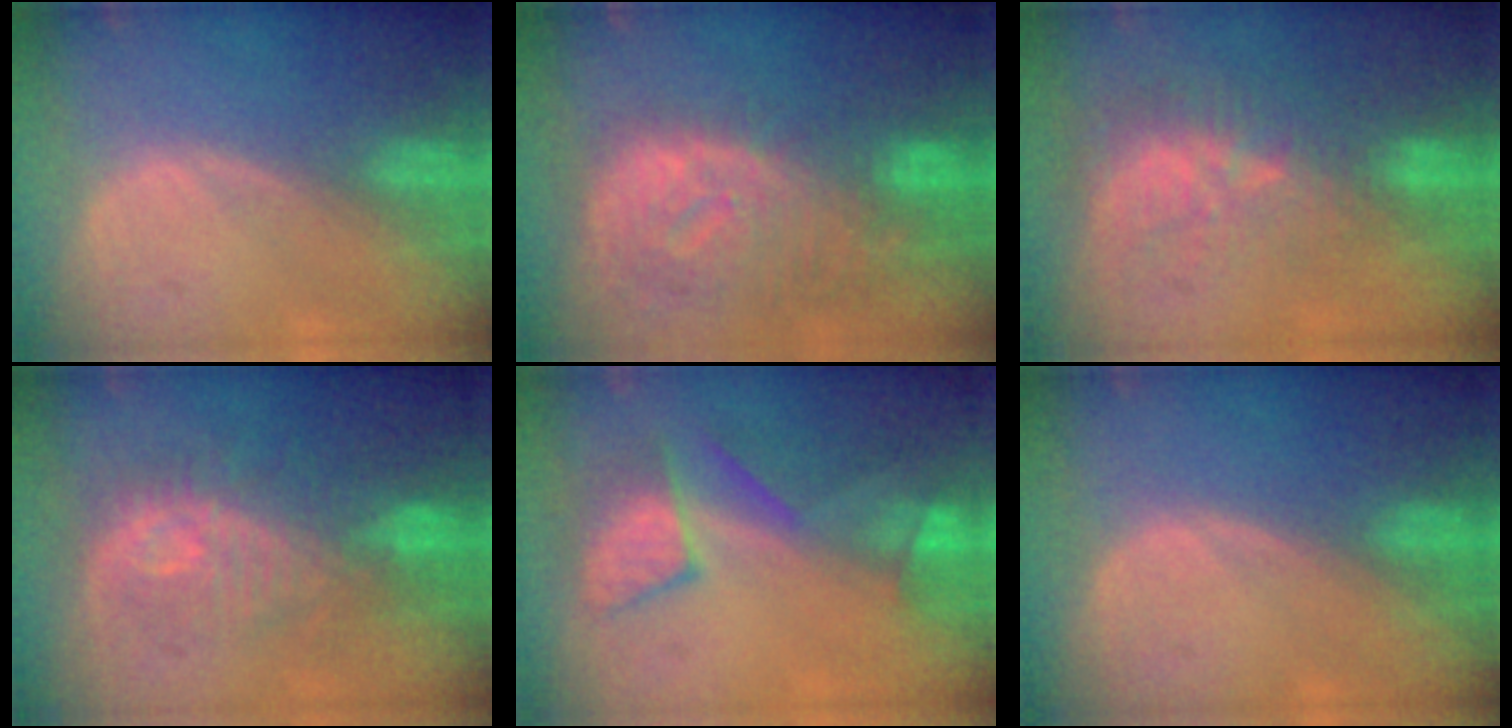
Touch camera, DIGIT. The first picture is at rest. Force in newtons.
{"total": 12.3, "press": 10.6, "slide": 6.1}
{"total": 10.1, "press": 9.0, "slide": 4.8}
{"total": 9.7, "press": 9.7, "slide": 0.7}
{"total": 8.2, "press": 7.9, "slide": 2.4}
{"total": 0.0}